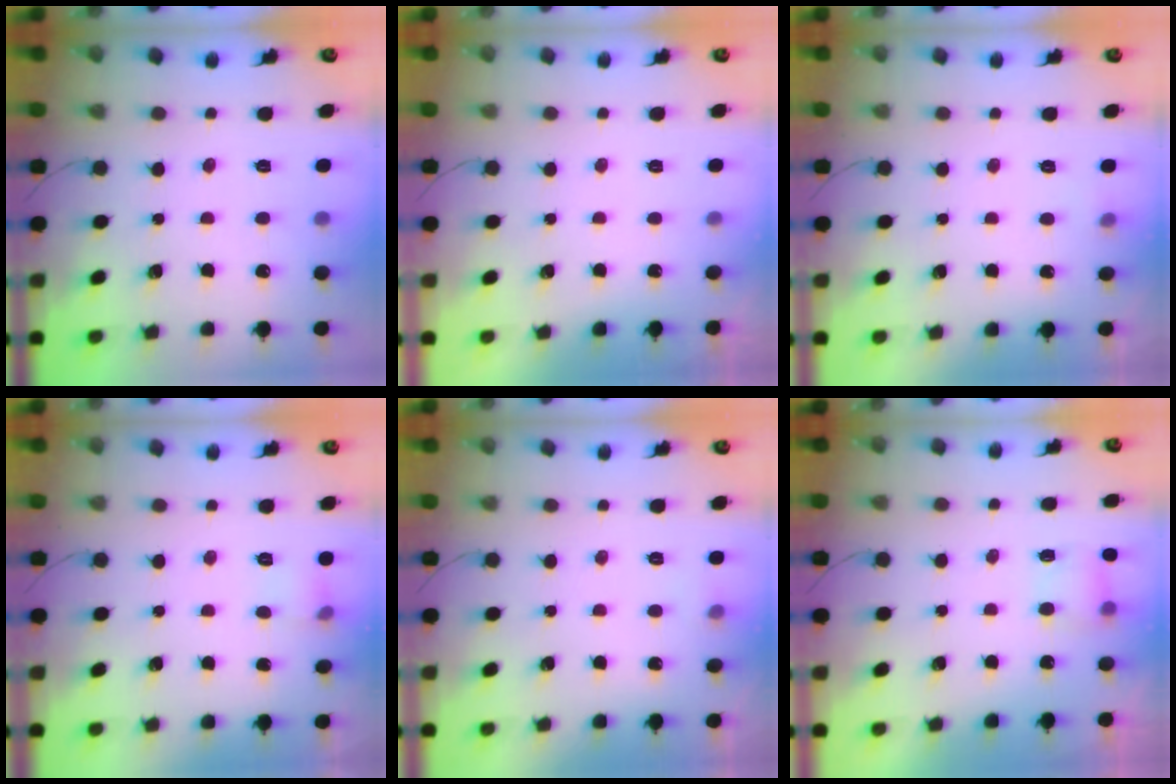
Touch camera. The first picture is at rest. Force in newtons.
{"total": 0.0}
{"total": 3.3, "press": 3.0, "slide": 1.4}
{"total": 4.9, "press": 4.7, "slide": 1.6}
{"total": 7.9, "press": 3.6, "slide": 7.0}
{"total": 4.5, "press": 4.2, "slide": 1.6}